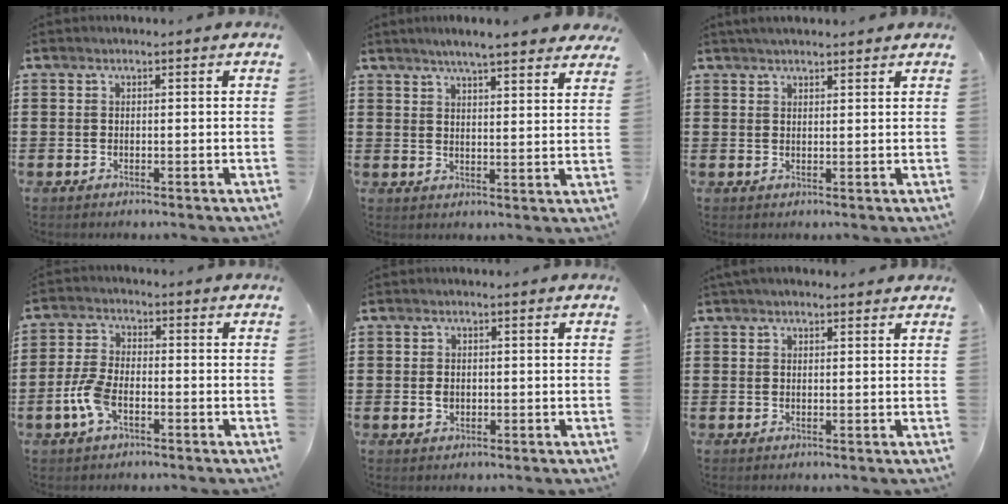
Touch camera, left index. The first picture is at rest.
{"total": 4.9, "force": [4.5, 0.0, 2.0], "torque": [-0.053, -0.013, 0.078]}
{"total": 2.1, "force": [1.9, 0.3, 0.8], "torque": [-0.019, 0.003, 0.037]}
{"total": 5.9, "force": [-2.3, 2.7, 4.7], "torque": [-0.112, -0.002, -0.047]}
{"total": 1.6, "force": [-0.1, 1.1, 1.1], "torque": [-0.024, 0.006, -0.002]}
{"total": 1.6, "force": [1.3, 0.6, 0.7], "torque": [-0.017, 0.005, 0.025]}